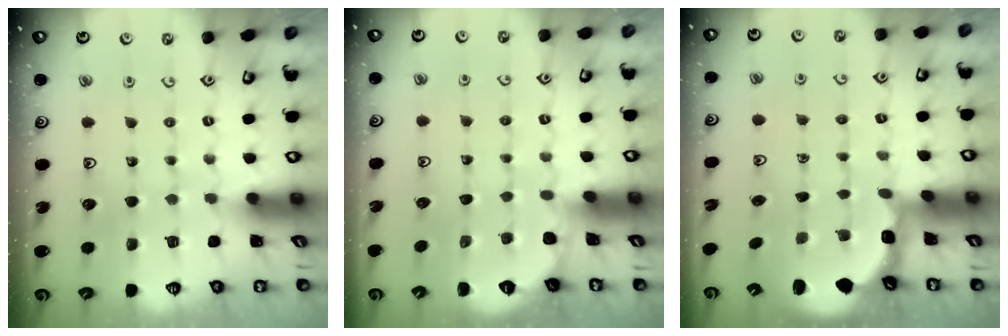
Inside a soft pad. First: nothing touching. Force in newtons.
{"total": 0.0}
{"total": 2.4, "press": 2.0, "slide": 1.3}